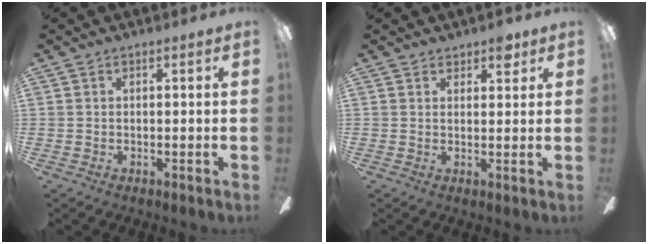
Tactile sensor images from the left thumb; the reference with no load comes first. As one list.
[{"total": 3.6, "force": [2.8, 1.8, 1.5], "torque": [-0.009, -0.009, 0.047]}]